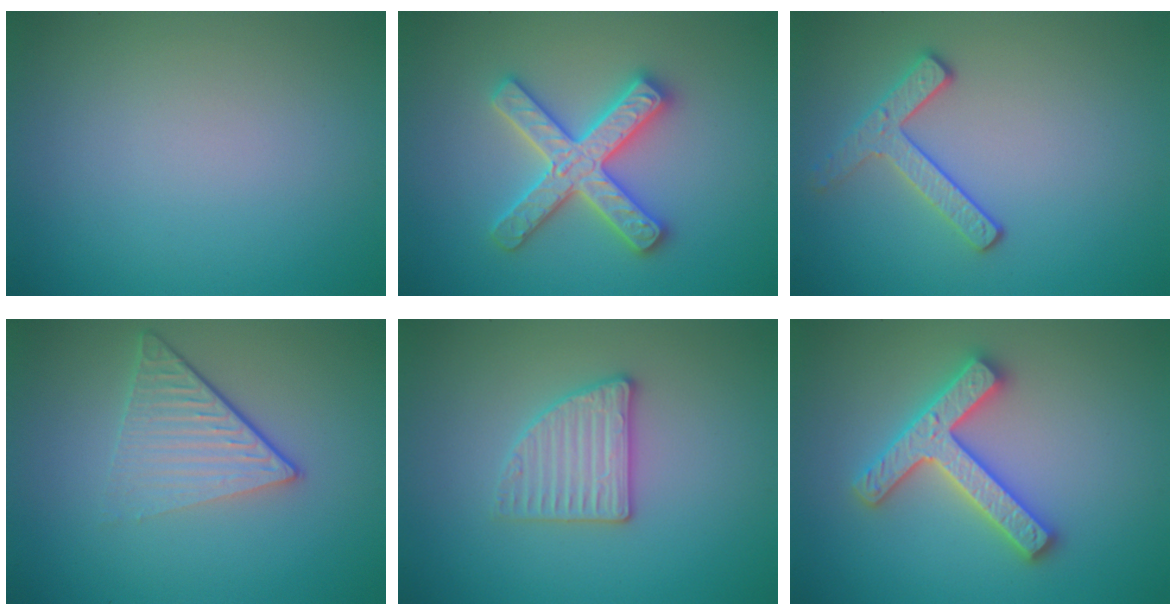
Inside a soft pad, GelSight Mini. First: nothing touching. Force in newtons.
{"total": 5.0, "press": 5.0, "slide": 0.8}
{"total": 2.5, "press": 2.3, "slide": 0.9}
{"total": 4.5, "press": 2.9, "slide": 3.5}
{"total": 2.8, "press": 2.7, "slide": 0.5}
{"total": 4.7, "press": 4.7, "slide": 0.8}